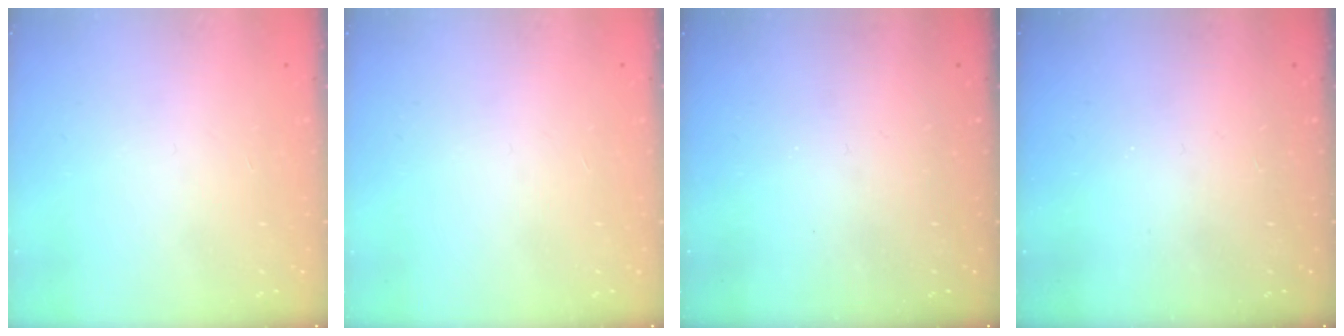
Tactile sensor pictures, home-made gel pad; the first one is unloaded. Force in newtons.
{"total": 0.0}
{"total": 0.0}
{"total": 0.0}